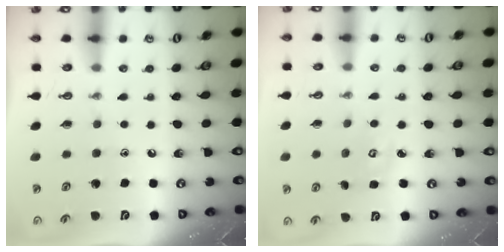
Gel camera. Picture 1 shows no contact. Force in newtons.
{"total": 3.1, "press": 3.0, "slide": 0.3}